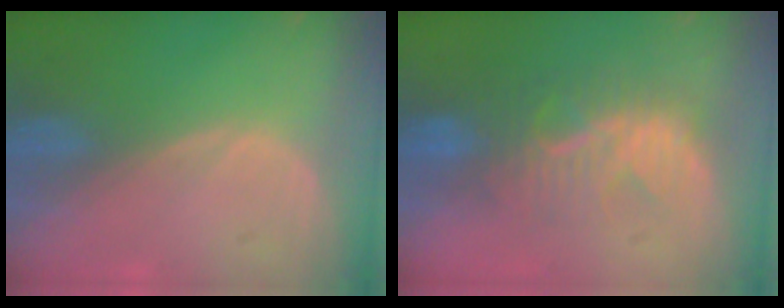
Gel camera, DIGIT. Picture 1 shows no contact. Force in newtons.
{"total": 8.6, "press": 8.0, "slide": 2.9}